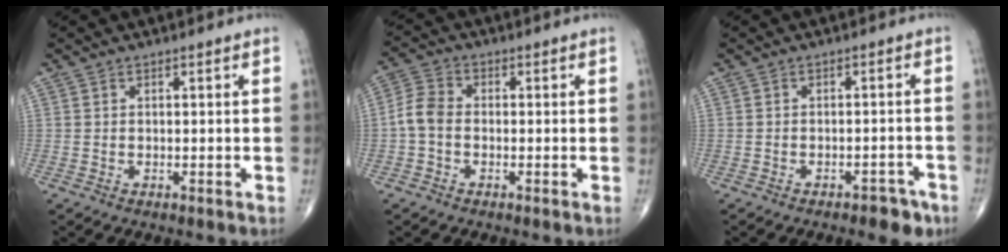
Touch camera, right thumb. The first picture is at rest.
{"total": 4.8, "force": [-0.9, 3.4, 3.3], "torque": [-0.064, 0.013, -0.030]}
{"total": 4.6, "force": [-3.4, 2.1, 2.4], "torque": [-0.016, 0.022, -0.041]}